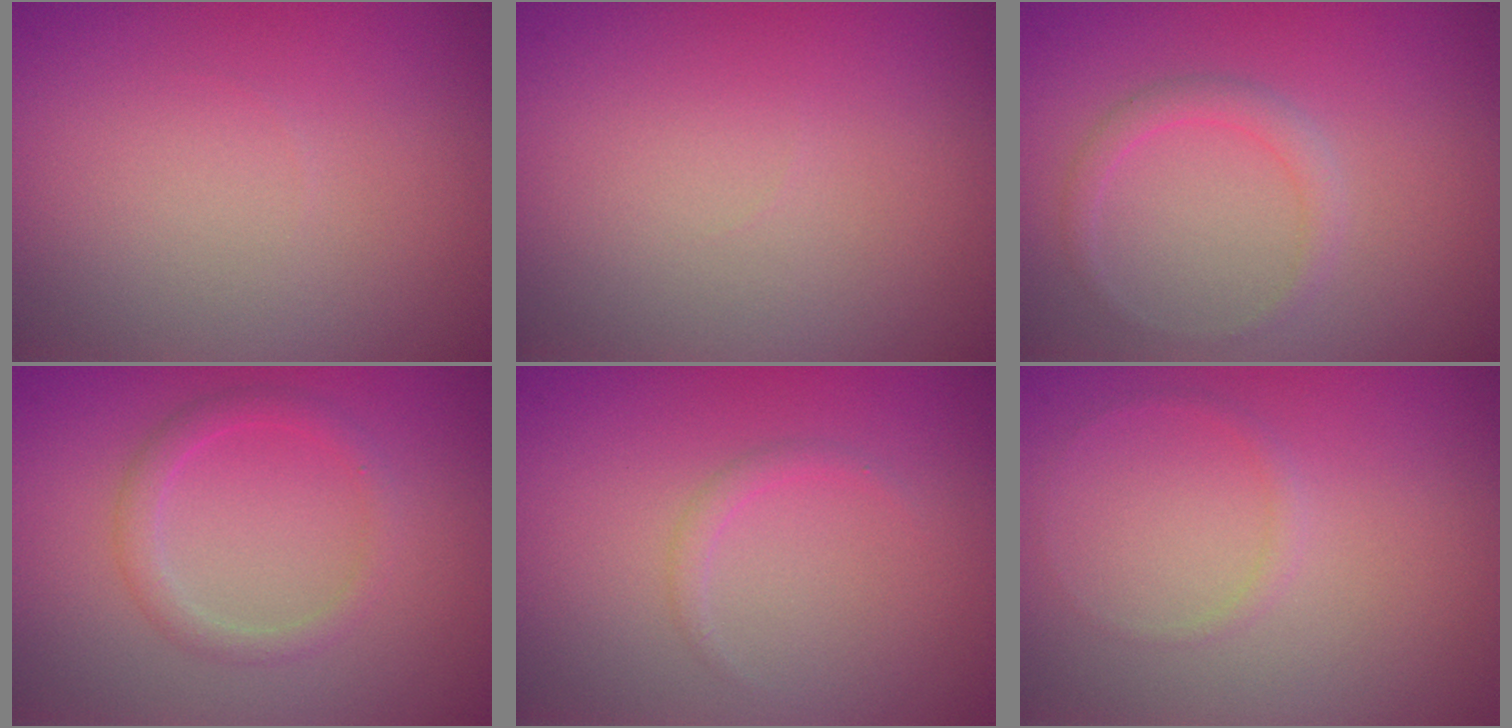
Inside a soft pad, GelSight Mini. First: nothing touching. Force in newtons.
{"total": 0.0}
{"total": 1.6, "press": 1.6, "slide": 0.2}
{"total": 1.9, "press": 1.9, "slide": 0.1}
{"total": 0.9, "press": 0.9, "slide": 0.0}
{"total": 0.7, "press": 0.7, "slide": 0.1}